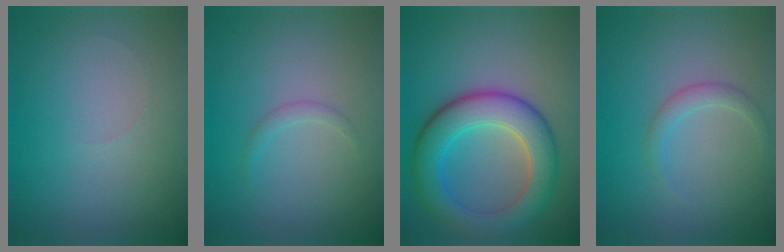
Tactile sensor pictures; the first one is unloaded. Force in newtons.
{"total": 0.8, "press": 0.8, "slide": 0.1}
{"total": 7.3, "press": 7.3, "slide": 0.1}
{"total": 1.5, "press": 1.5, "slide": 0.0}